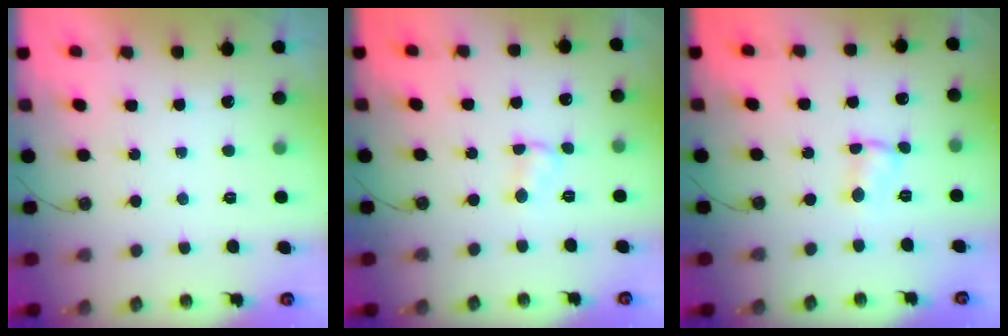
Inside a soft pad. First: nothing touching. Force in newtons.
{"total": 2.4, "press": 2.4, "slide": 0.3}
{"total": 1.9, "press": 1.9, "slide": 0.3}